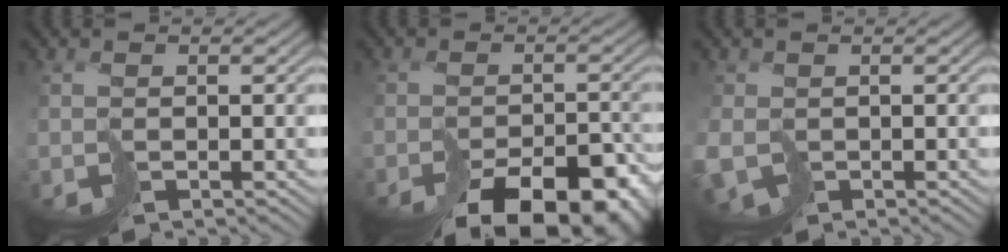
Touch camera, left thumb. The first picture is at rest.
{"total": 13.3, "force": [-9.8, 6.1, 6.6], "torque": [-0.080, -0.028, -0.102]}
{"total": 3.2, "force": [-1.0, 2.4, 1.9], "torque": [-0.046, -0.014, -0.014]}